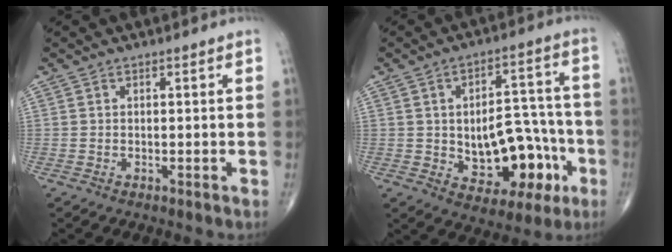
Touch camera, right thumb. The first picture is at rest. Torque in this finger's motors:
{"motor_torque": [-0.37, 0.86, 0.11, -0.11, 0.22]}